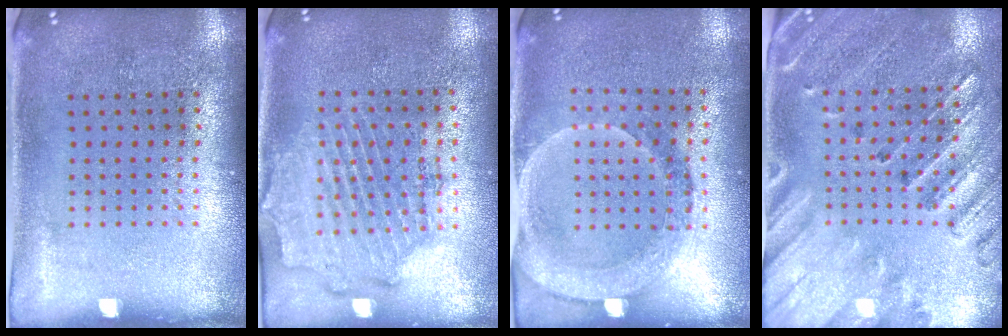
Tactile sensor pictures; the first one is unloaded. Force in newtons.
{"total": 1.9, "press": 1.7, "slide": 0.9}
{"total": 1.9, "press": 1.6, "slide": 0.9}
{"total": 2.6, "press": 2.2, "slide": 1.3}